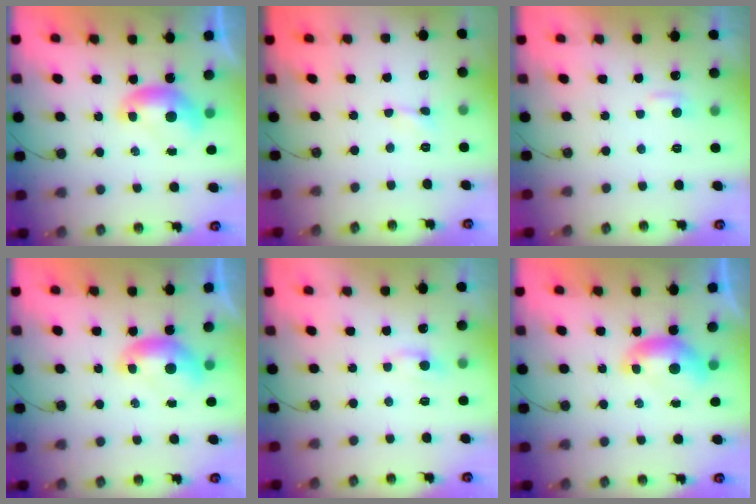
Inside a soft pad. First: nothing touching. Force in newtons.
{"total": 1.3, "press": 1.2, "slide": 0.3}
{"total": 2.5, "press": 2.5, "slide": 0.5}
{"total": 0.0}
{"total": 1.5, "press": 1.4, "slide": 0.4}
{"total": 0.0}